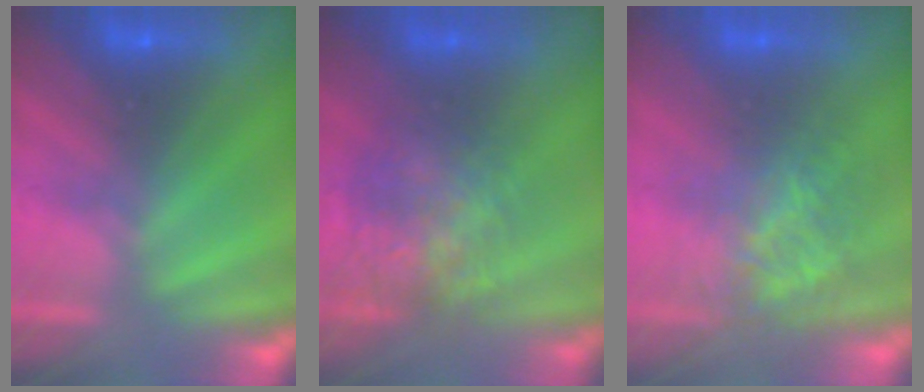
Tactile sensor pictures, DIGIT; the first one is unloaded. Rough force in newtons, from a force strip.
{"total": 7.7}
{"total": 3.7}